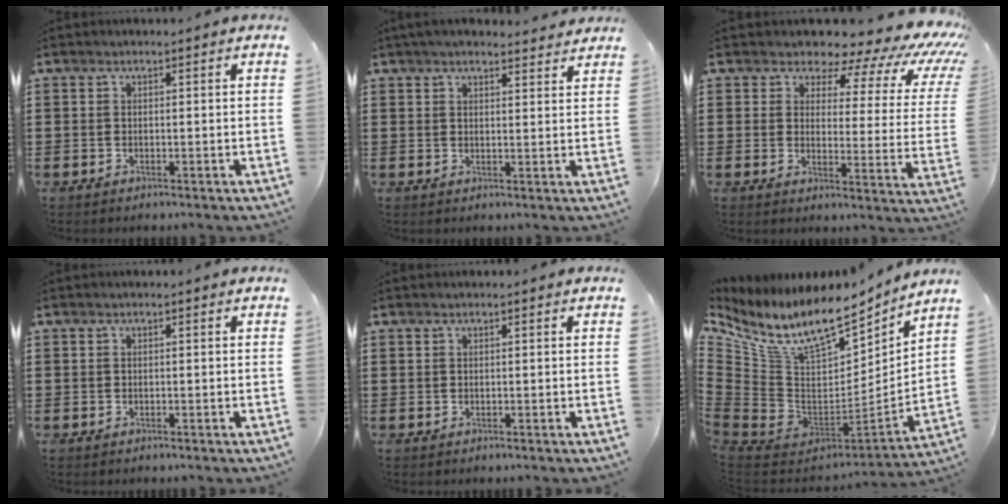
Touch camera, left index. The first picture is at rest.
{"total": 3.2, "force": [2.9, 0.5, 1.0], "torque": [-0.026, -0.003, 0.055]}
{"total": 7.4, "force": [6.0, 2.8, 3.3], "torque": [-0.063, -0.048, 0.098]}
{"total": 0.0}
{"total": 0.0}
{"total": 14.4, "force": [10.2, 5.5, 8.5], "torque": [-0.192, -0.075, 0.181]}